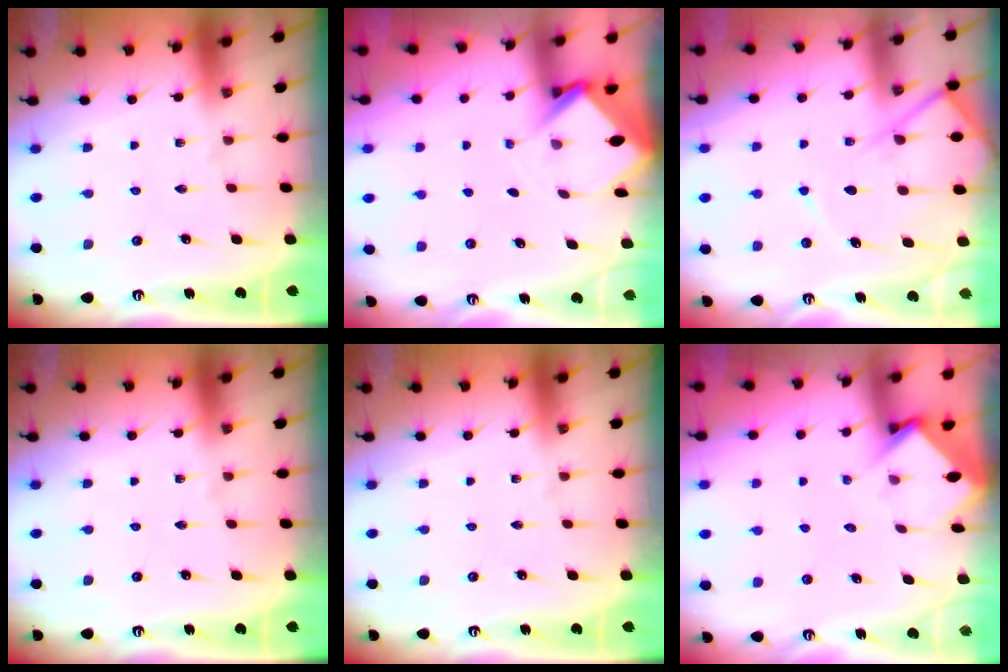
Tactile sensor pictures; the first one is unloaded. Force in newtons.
{"total": 3.1, "press": 3.1, "slide": 0.2}
{"total": 10.3, "press": 10.3, "slide": 1.0}
{"total": 0.0}
{"total": 0.0}
{"total": 3.7, "press": 3.7, "slide": 0.3}